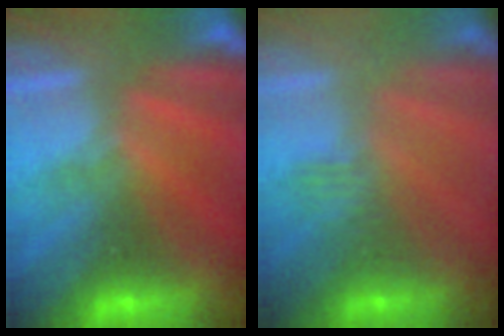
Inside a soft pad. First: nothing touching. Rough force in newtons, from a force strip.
{"total": 3.2}